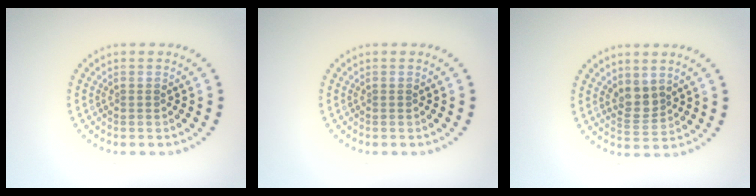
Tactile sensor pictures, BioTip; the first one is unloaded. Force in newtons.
{"total": 0.0}
{"total": 2.4, "press": 2.0, "slide": 1.2}